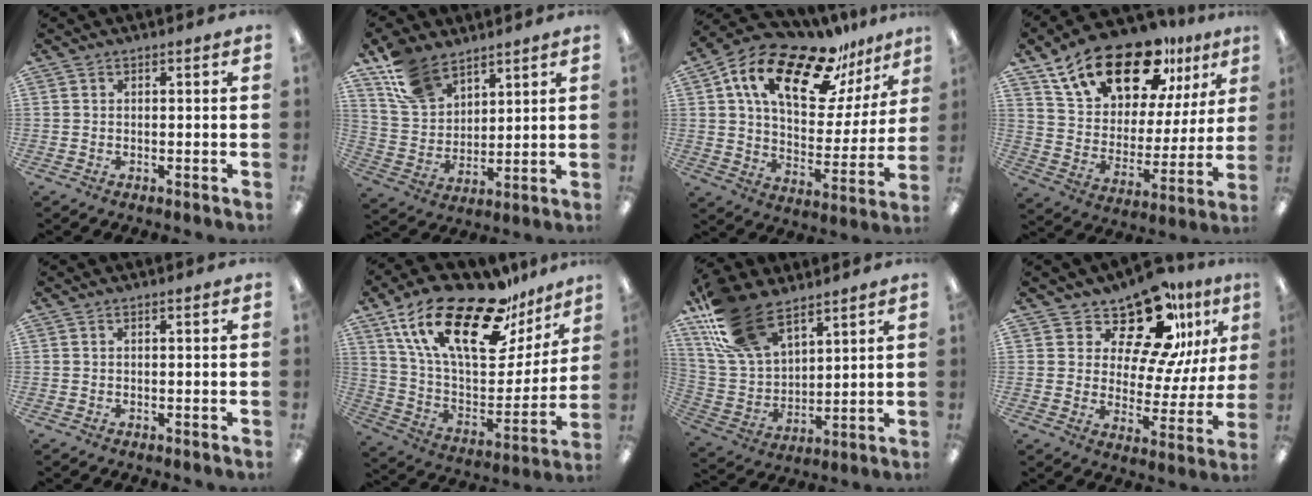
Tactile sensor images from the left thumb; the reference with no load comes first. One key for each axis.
{"total": 12.7, "fx": 9.5, "fy": 7.0, "fz": 4.6, "tx": -0.109, "ty": -0.037, "tz": 0.187}
{"total": 21.3, "fx": 13.9, "fy": 9.5, "fz": 13.1, "tx": -0.229, "ty": -0.079, "tz": 0.239}
{"total": 21.7, "fx": 15.1, "fy": 10.0, "fz": 11.9, "tx": -0.205, "ty": -0.085, "tz": 0.267}
{"total": 0.0}
{"total": 26.4, "fx": 17.4, "fy": 10.4, "fz": 16.9, "tx": -0.294, "ty": -0.098, "tz": 0.297}
{"total": 19.6, "fx": 13.1, "fy": 10.1, "fz": 10.4, "tx": -0.236, "ty": -0.042, "tz": 0.247}
{"total": 17.4, "fx": 12.7, "fy": 7.1, "fz": 9.4, "tx": -0.151, "ty": -0.089, "tz": 0.216}